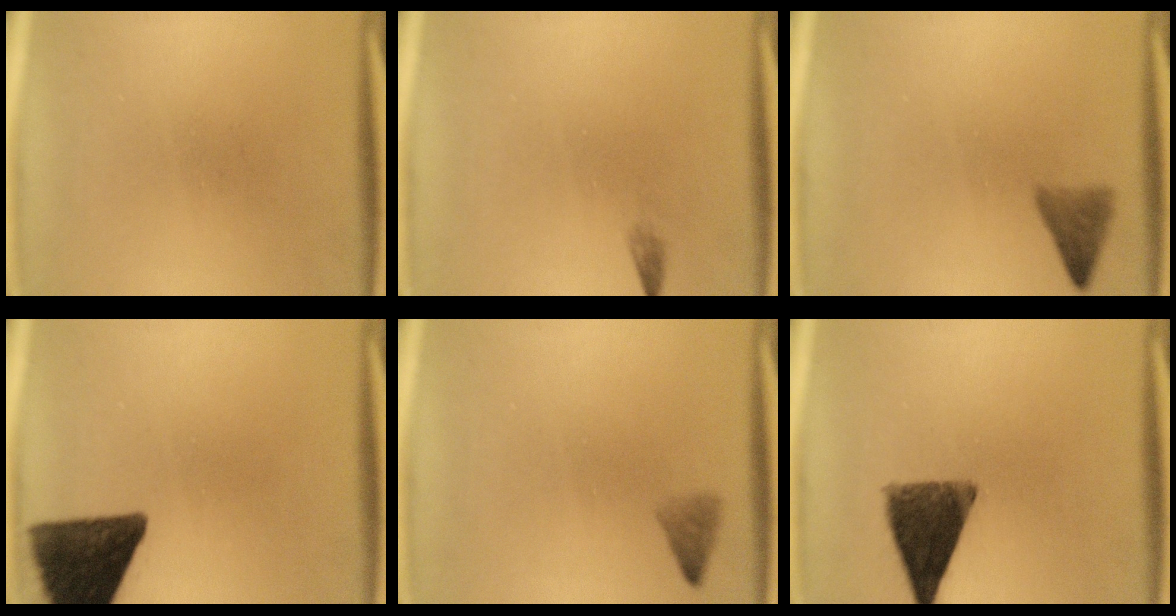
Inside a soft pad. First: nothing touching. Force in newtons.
{"total": 0.7}
{"total": 2.8}
{"total": 13.6}
{"total": 1.6}
{"total": 10.5}